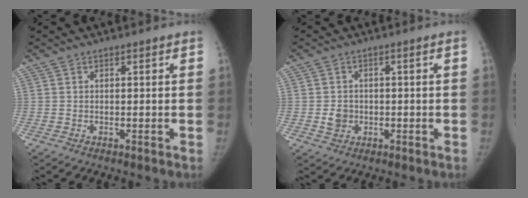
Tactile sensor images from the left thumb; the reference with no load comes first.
{"total": 2.8, "force": [-0.5, 2.5, 1.3], "torque": [-0.008, 0.006, -0.004]}